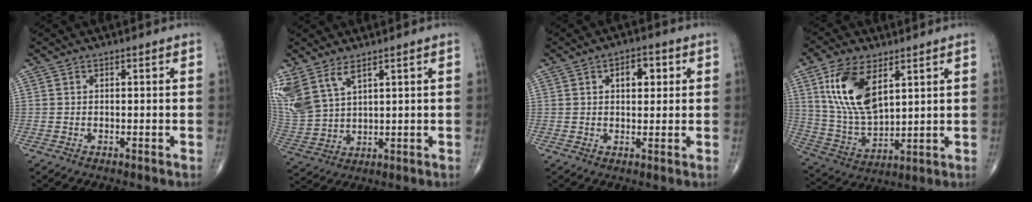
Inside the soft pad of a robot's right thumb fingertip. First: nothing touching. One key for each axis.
{"total": 11.5, "fx": 6.7, "fy": 5.7, "fz": 7.4, "tx": -0.180, "ty": -0.021, "tz": 0.153}
{"total": 5.2, "fx": 1.7, "fy": 2.9, "fz": 3.9, "tx": -0.039, "ty": 0.001, "tz": 0.021}
{"total": 14.9, "fx": 6.3, "fy": 7.5, "fz": 11.3, "tx": -0.213, "ty": -0.024, "tz": 0.133}